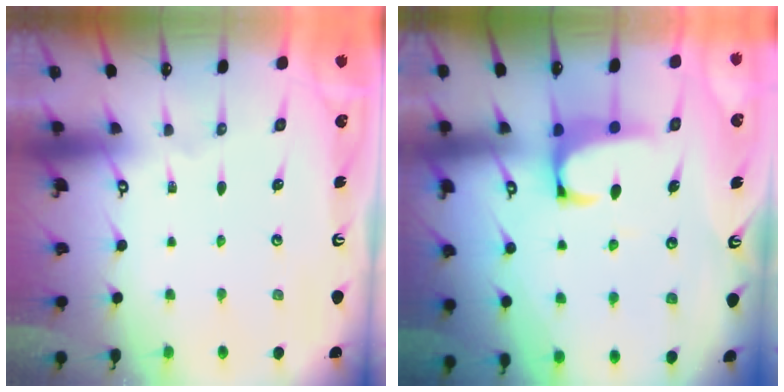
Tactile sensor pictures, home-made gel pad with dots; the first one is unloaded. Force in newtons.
{"total": 2.2, "press": 2.0, "slide": 0.9}